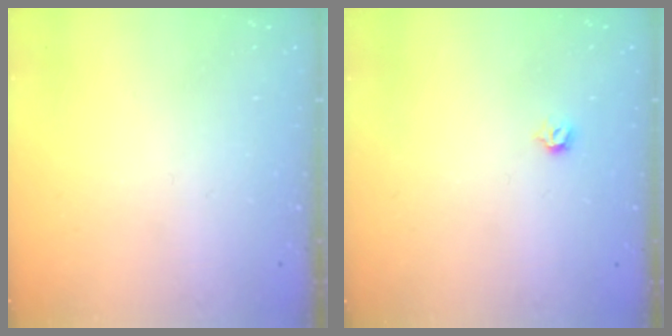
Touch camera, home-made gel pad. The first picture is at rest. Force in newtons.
{"total": 3.1, "press": 3.0, "slide": 0.8}